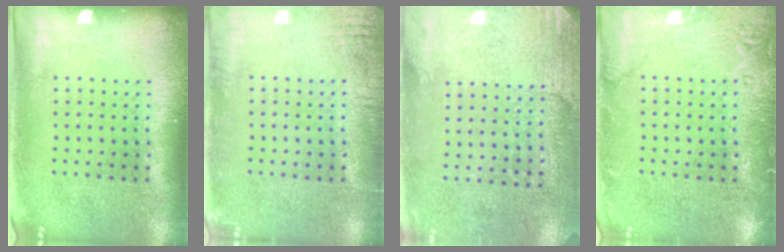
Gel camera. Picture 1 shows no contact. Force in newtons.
{"total": 1.8, "press": 1.8, "slide": 0.1}
{"total": 2.7, "press": 2.4, "slide": 1.1}
{"total": 2.2, "press": 2.2, "slide": 0.4}